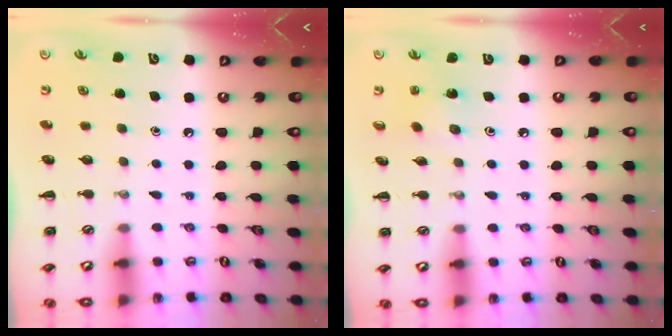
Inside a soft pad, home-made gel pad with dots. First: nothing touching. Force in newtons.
{"total": 1.7, "press": 1.6, "slide": 0.6}